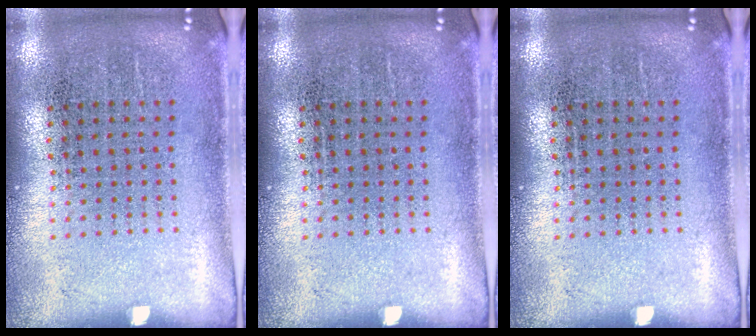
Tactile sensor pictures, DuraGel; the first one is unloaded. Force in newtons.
{"total": 0.0}
{"total": 0.0}